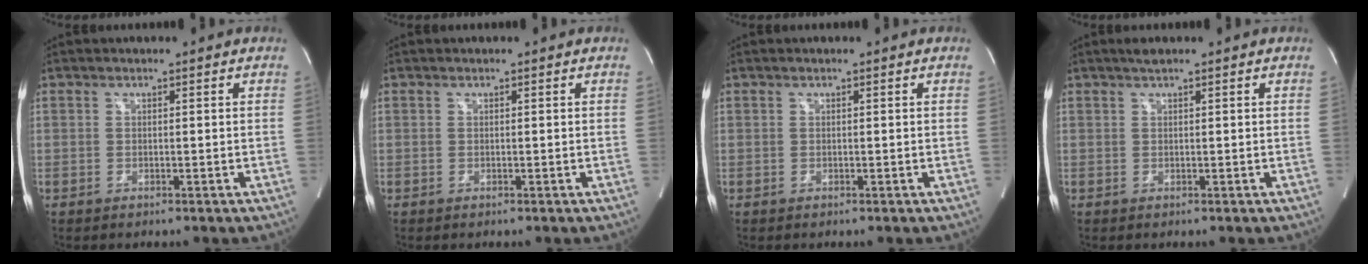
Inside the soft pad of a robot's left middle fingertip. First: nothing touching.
{"total": 0.0}
{"total": 0.0}
{"total": 1.3, "force": [1.0, 0.0, 0.9], "torque": [-0.022, 0.005, 0.019]}